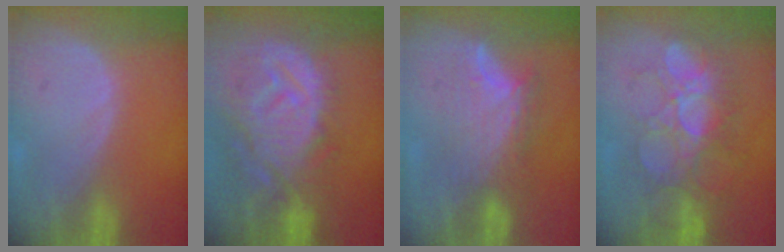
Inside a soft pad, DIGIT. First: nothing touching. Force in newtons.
{"total": 13.3, "press": 11.6, "slide": 6.4}
{"total": 7.9, "press": 6.8, "slide": 4.1}
{"total": 8.9, "press": 8.8, "slide": 1.7}